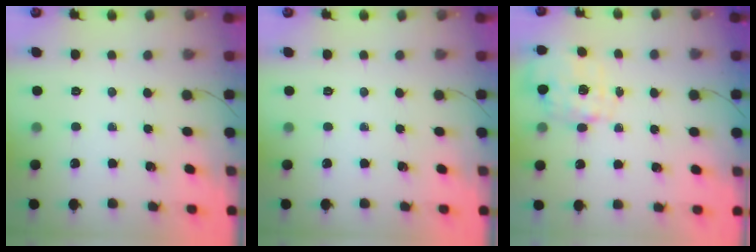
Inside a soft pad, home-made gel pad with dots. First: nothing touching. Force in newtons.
{"total": 0.0}
{"total": 2.9, "press": 2.7, "slide": 0.9}